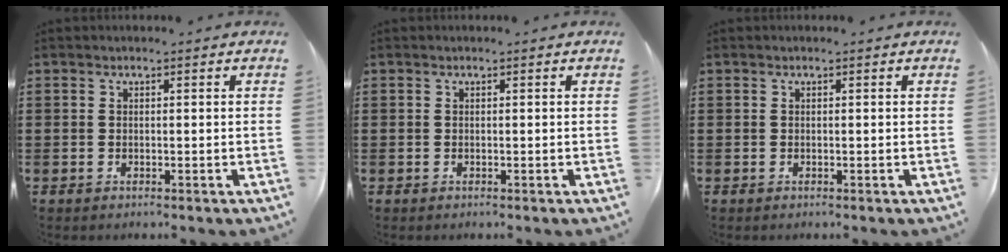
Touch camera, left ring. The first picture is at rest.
{"total": 0.0}
{"total": 0.0}